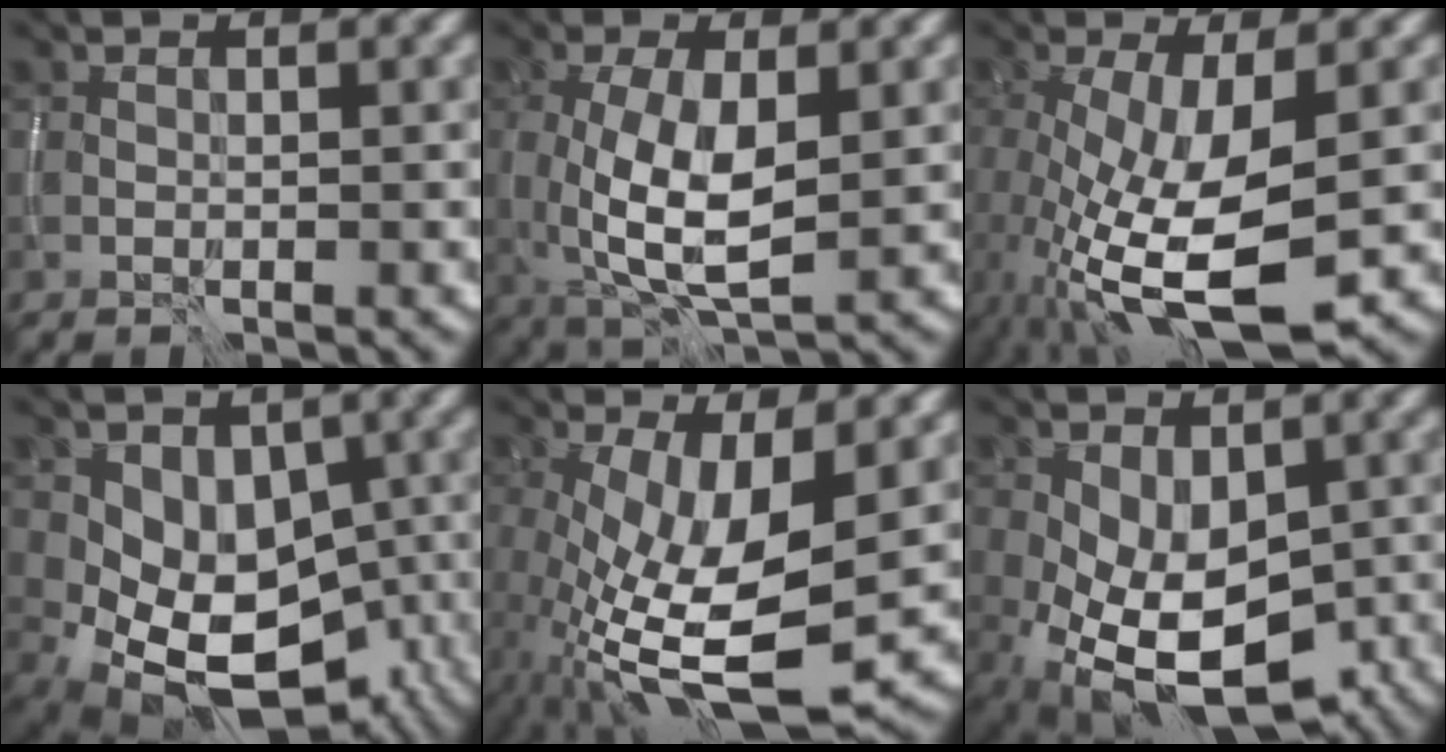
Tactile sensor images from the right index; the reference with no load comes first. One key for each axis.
{"total": 6.7, "fx": -0.2, "fy": 2.6, "fz": 6.2, "tx": -0.133, "ty": -0.008, "tz": 0.002}
{"total": 10.5, "fx": -2.5, "fy": 3.9, "fz": 9.4, "tx": -0.195, "ty": -0.029, "tz": -0.039}
{"total": 10.1, "fx": -2.7, "fy": 7.5, "fz": 6.3, "tx": -0.072, "ty": -0.009, "tz": -0.027}
{"total": 12.3, "fx": -2.2, "fy": 4.5, "fz": 11.3, "tx": -0.216, "ty": -0.020, "tz": -0.033}
{"total": 9.6, "fx": -2.8, "fy": 5.7, "fz": 7.2, "tx": -0.126, "ty": -0.023, "tz": -0.037}